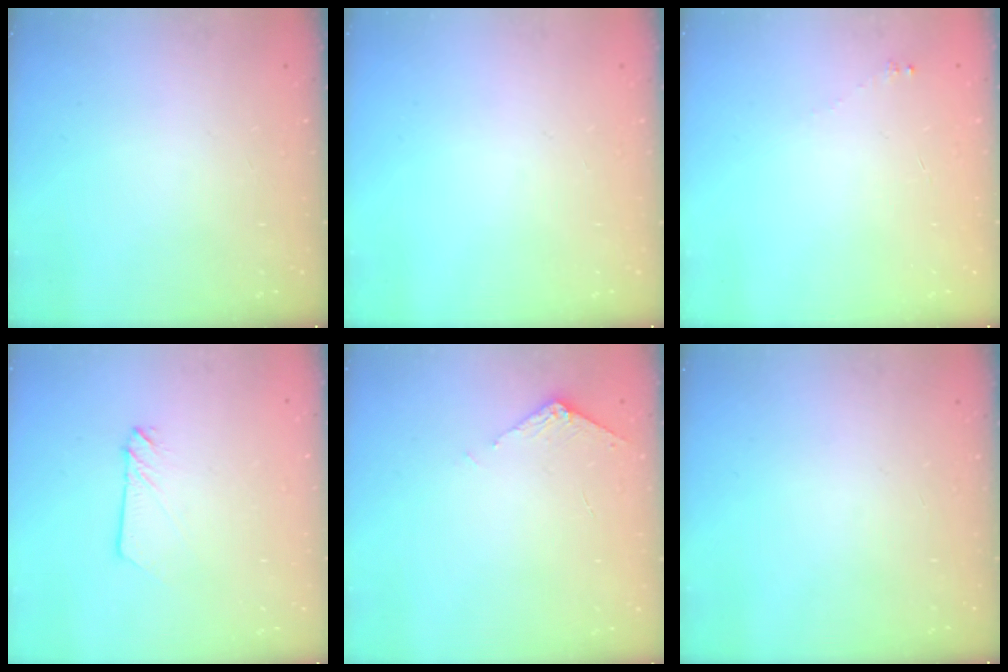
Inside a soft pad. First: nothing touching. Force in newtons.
{"total": 0.0}
{"total": 1.7, "press": 1.6, "slide": 0.2}
{"total": 2.4, "press": 2.4, "slide": 0.2}
{"total": 5.9, "press": 5.8, "slide": 0.7}
{"total": 0.0}